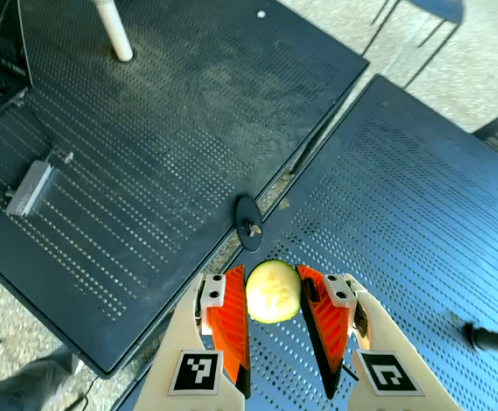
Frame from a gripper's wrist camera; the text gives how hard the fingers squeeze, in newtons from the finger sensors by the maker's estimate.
{"total": 7.9, "left": 8.0, "right": 7.9}